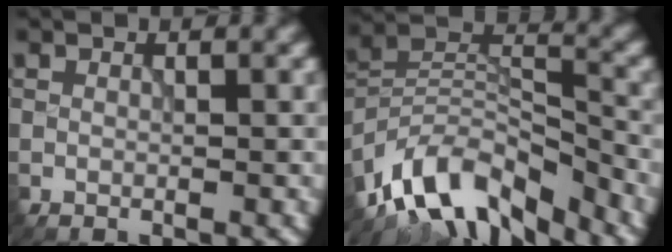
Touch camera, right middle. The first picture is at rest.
{"total": 11.6, "force": [-8.6, 4.6, 6.3], "torque": [-0.111, 0.012, -0.174]}